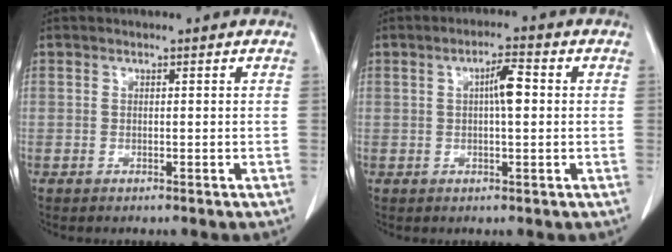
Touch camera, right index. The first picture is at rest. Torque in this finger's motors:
{"motor_torque": [0.07, 0.05, 0.12, 0.05]}